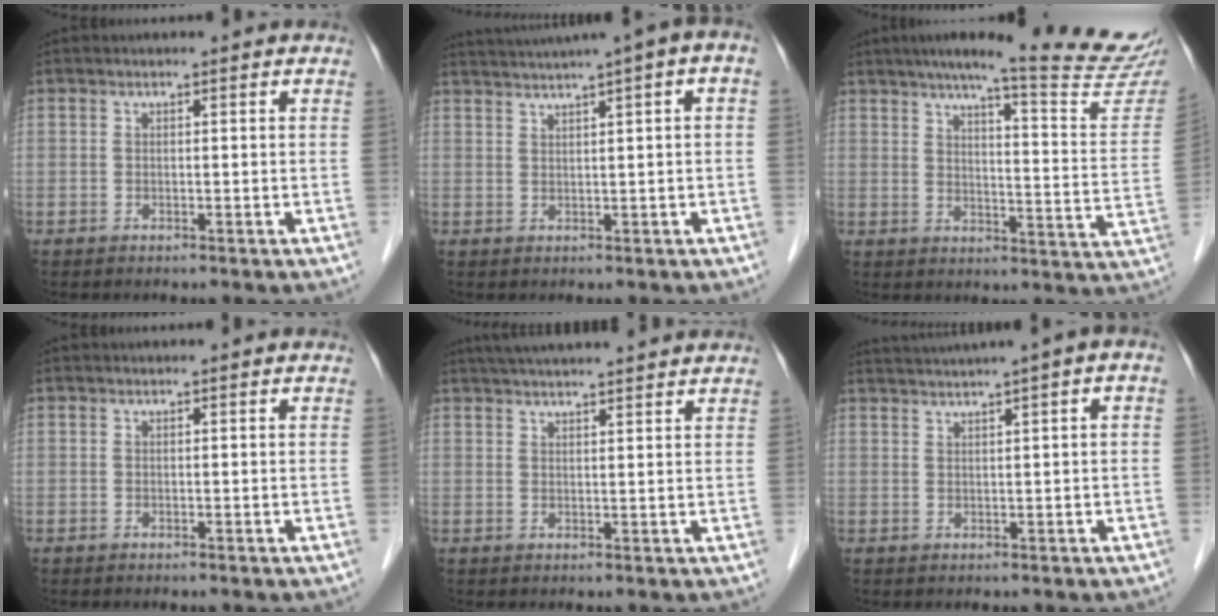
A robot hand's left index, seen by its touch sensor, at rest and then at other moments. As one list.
[{"total": 8.4, "force": [4.8, -0.1, 6.9], "torque": [-0.112, 0.044, 0.071]}, {"total": 22.5, "force": [19.8, 0.4, 10.7], "torque": [-0.145, -0.064, 0.238]}, {"total": 0.0}, {"total": 12.3, "force": [11.1, 0.5, 5.4], "torque": [-0.089, 0.035, 0.151]}, {"total": 5.0, "force": [2.9, -0.4, 4.1], "torque": [-0.076, 0.028, 0.051]}]